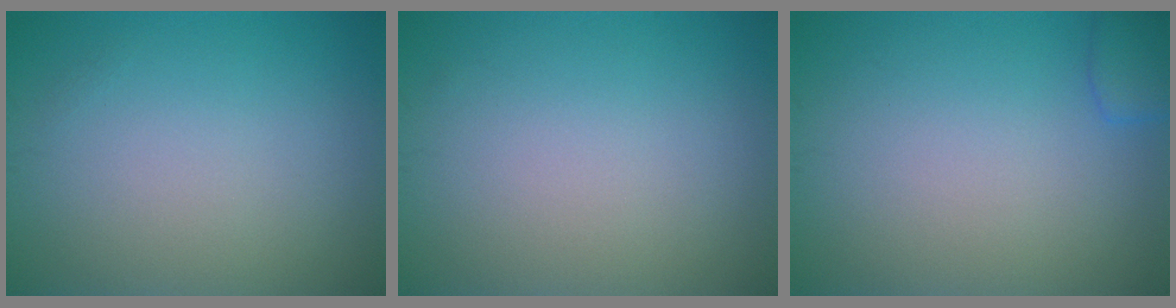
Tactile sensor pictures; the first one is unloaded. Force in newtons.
{"total": 0.0}
{"total": 1.9, "press": 1.9, "slide": 0.2}